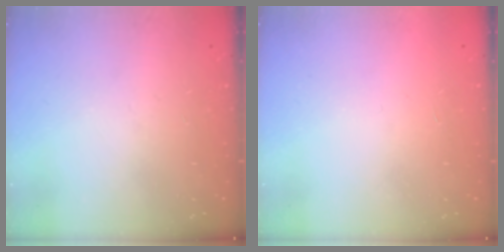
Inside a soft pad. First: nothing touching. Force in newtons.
{"total": 1.7, "press": 1.7, "slide": 0.1}